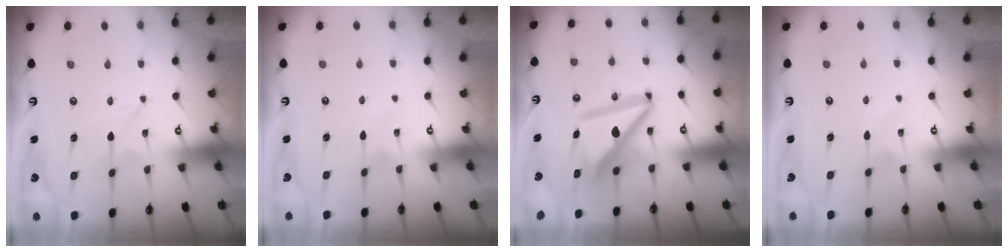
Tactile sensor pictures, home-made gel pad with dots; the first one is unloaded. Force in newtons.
{"total": 2.3, "press": 2.3, "slide": 0.1}
{"total": 13.9, "press": 13.9, "slide": 1.5}
{"total": 2.3, "press": 2.3, "slide": 0.1}